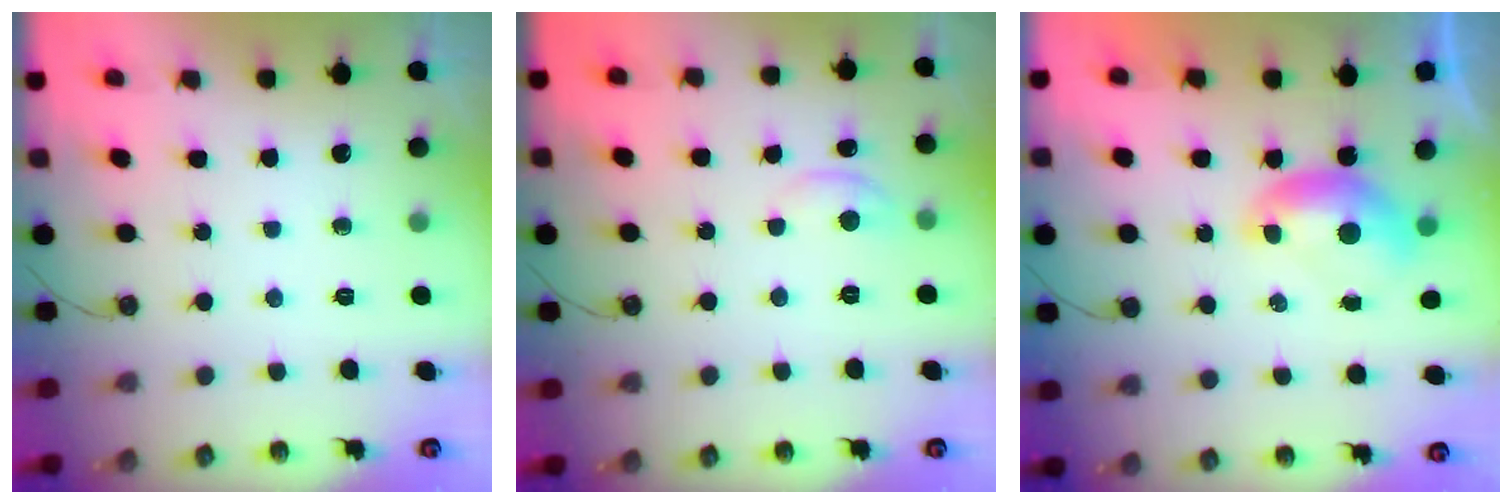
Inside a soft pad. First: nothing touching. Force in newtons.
{"total": 1.1, "press": 1.1, "slide": 0.2}
{"total": 0.0}